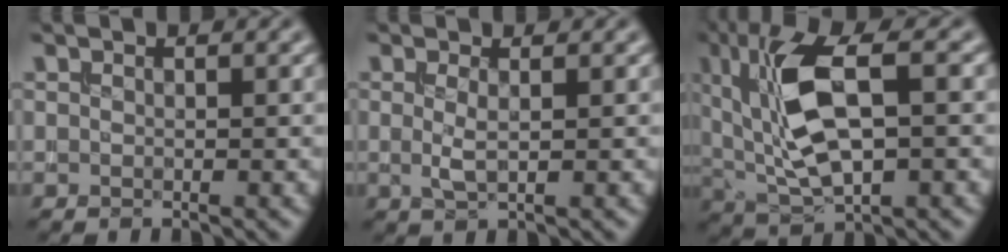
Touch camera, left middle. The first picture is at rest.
{"total": 1.4, "force": [0.1, 0.2, 1.4], "torque": [-0.031, -0.001, 0.004]}
{"total": 9.3, "force": [1.5, 4.0, 8.2], "torque": [-0.175, 0.002, 0.027]}